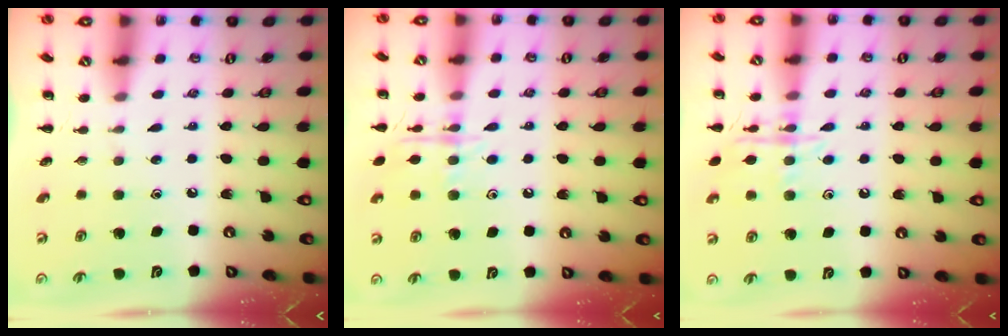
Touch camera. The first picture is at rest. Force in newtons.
{"total": 10.8, "press": 10.7, "slide": 0.6}
{"total": 12.5, "press": 12.5, "slide": 0.7}